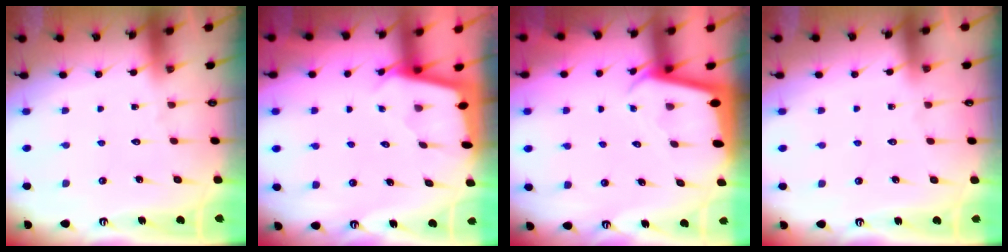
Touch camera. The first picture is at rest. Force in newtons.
{"total": 1.8, "press": 1.8, "slide": 0.2}
{"total": 2.2, "press": 2.2, "slide": 0.1}
{"total": 1.9, "press": 1.9, "slide": 0.3}